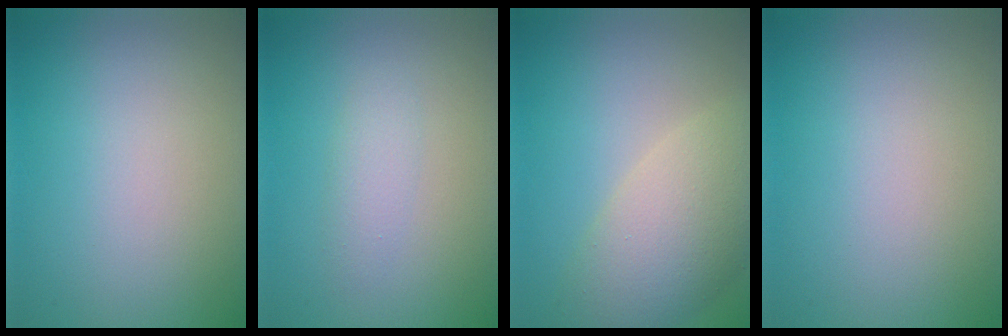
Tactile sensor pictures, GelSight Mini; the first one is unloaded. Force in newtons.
{"total": 1.6, "press": 1.6, "slide": 0.0}
{"total": 6.9, "press": 6.9, "slide": 0.9}
{"total": 0.0}